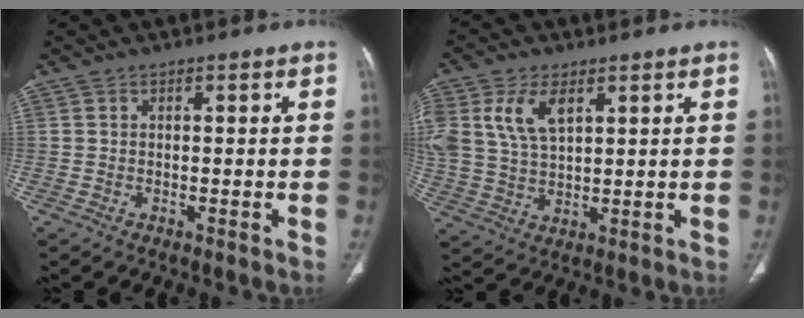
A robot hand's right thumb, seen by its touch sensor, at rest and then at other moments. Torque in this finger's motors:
{"motor_torque": [0.19, 0.21, 0.69, 0.41, 0.10]}